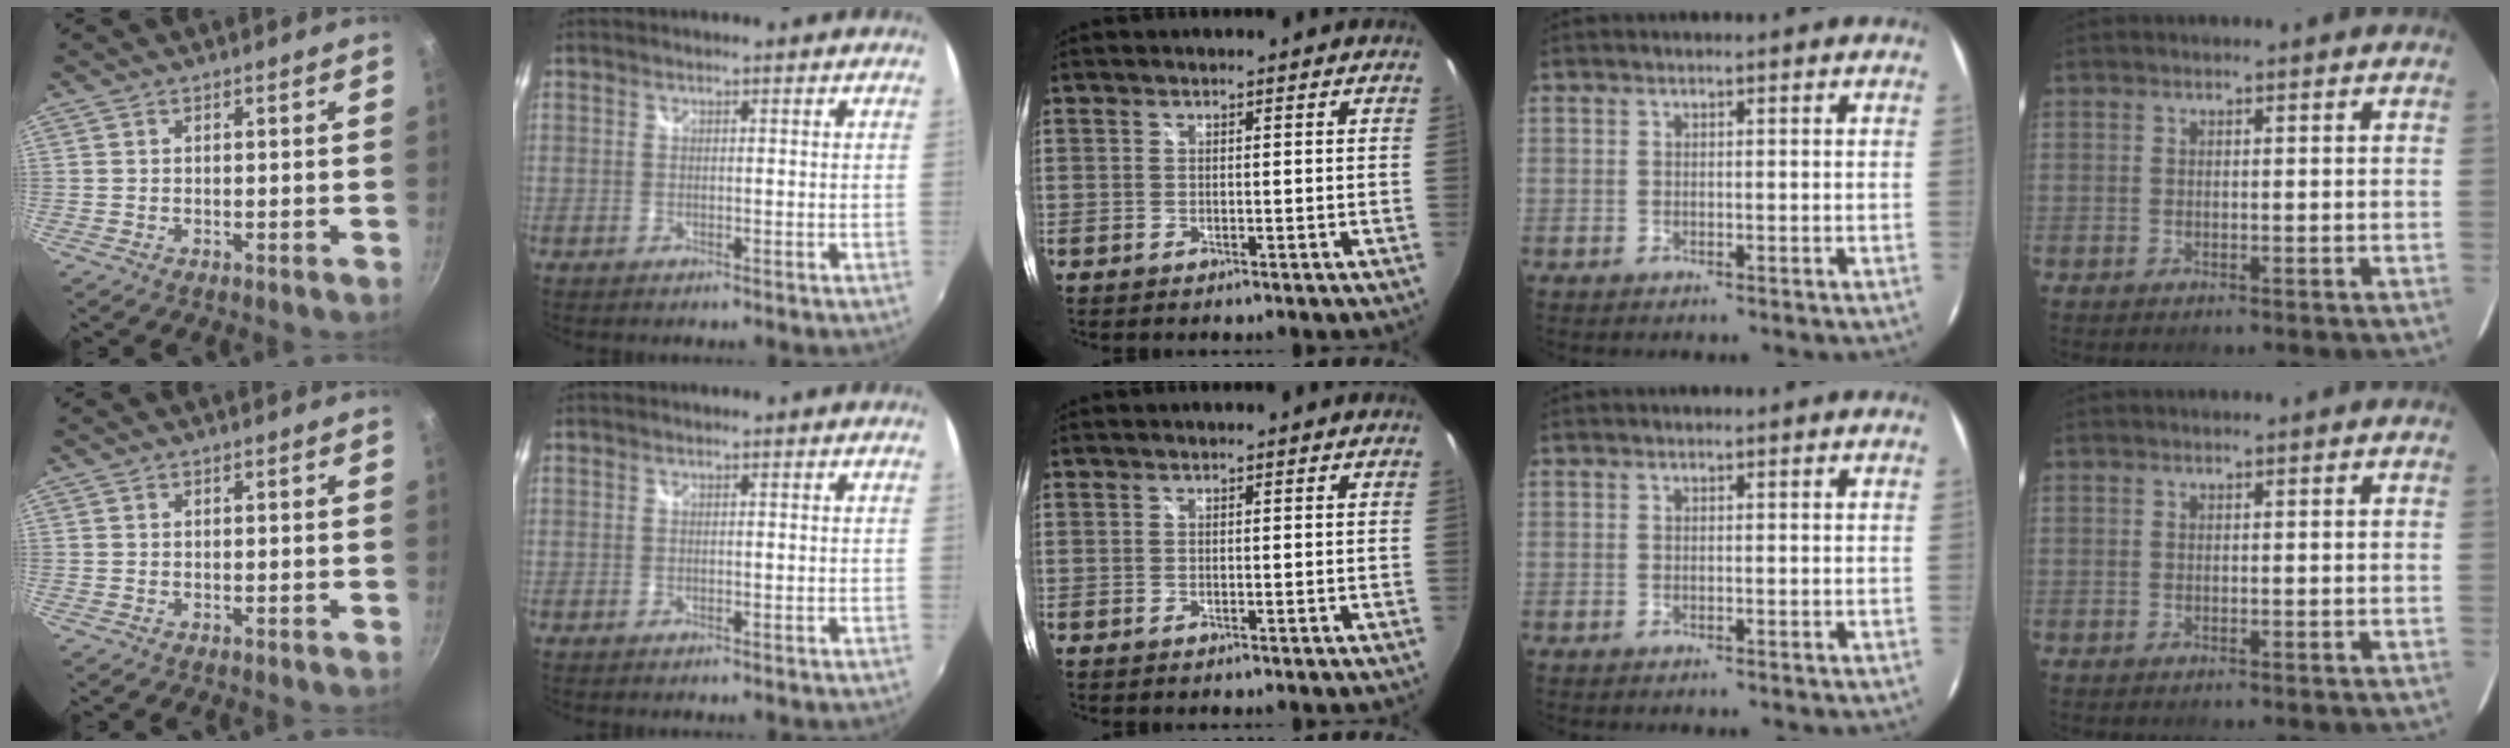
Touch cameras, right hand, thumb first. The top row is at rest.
{}